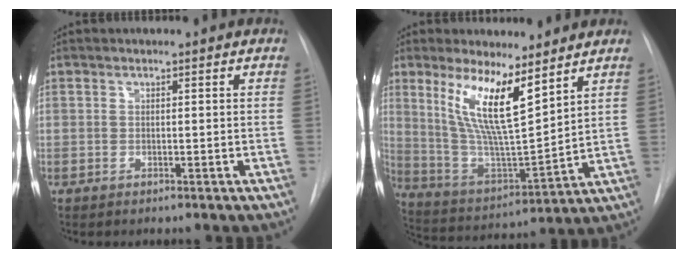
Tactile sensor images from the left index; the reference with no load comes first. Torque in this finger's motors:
{"motor_torque": [1.52, -0.61, 1.03, 0.21]}